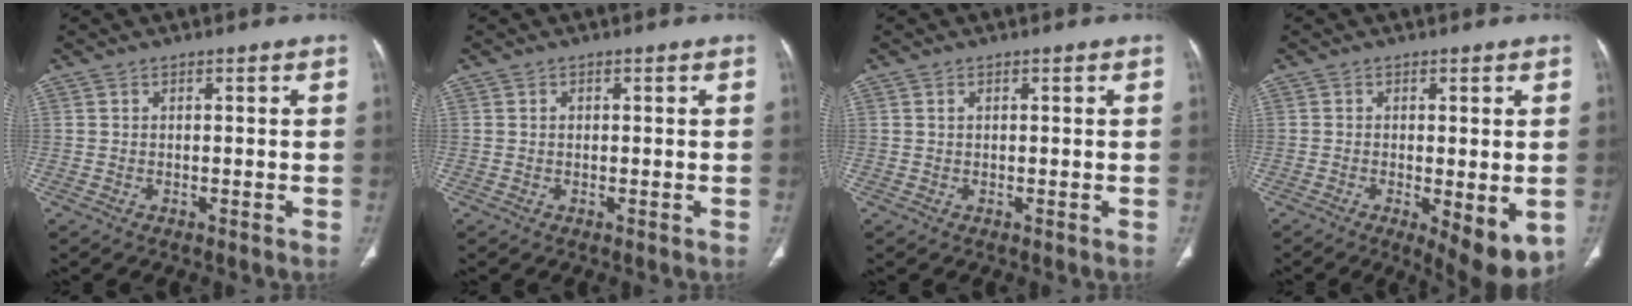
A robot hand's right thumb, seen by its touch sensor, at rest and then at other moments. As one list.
[{"total": 0.6, "force": [0.2, 0.5, 0.4], "torque": [-0.006, 0.002, 0.004]}, {"total": 0.6, "force": [0.3, 0.3, 0.4], "torque": [-0.010, 0.003, 0.007]}, {"total": 9.4, "force": [-2.9, 3.1, 8.3], "torque": [-0.112, -0.021, -0.038]}]